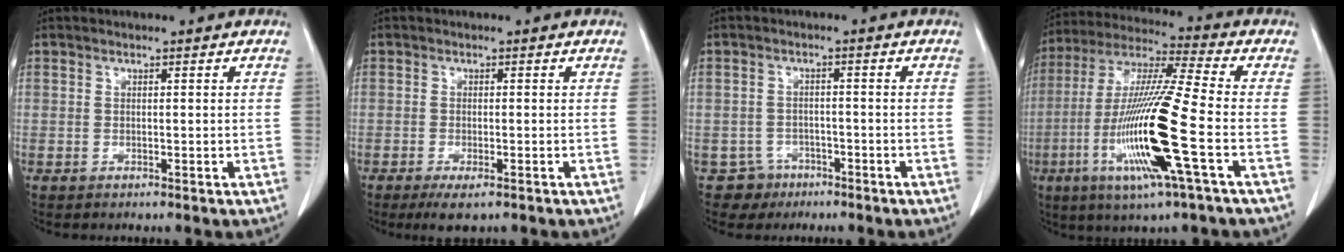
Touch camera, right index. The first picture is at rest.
{"total": 3.5, "force": [-2.2, 0.9, 2.6], "torque": [-0.044, -0.007, -0.031]}
{"total": 3.6, "force": [-2.2, 2.8, -0.6], "torque": [0.013, 0.013, -0.034]}
{"total": 18.2, "force": [-5.3, -0.1, 17.4], "torque": [-0.360, -0.020, -0.108]}